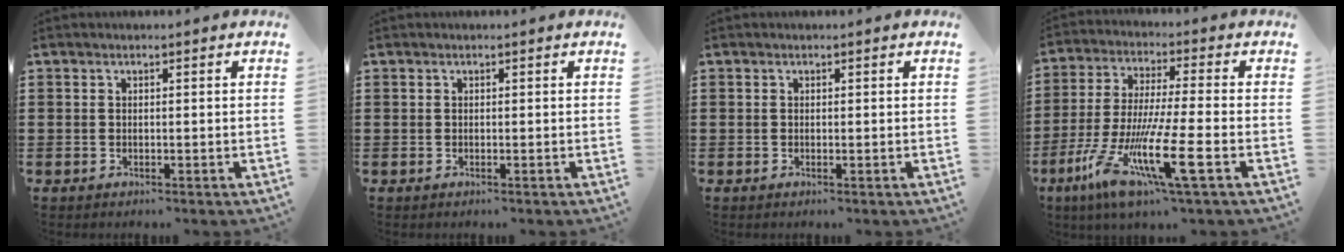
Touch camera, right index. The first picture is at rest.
{"total": 0.0}
{"total": 0.0}
{"total": 14.6, "force": [-6.5, 2.4, 12.9], "torque": [-0.273, -0.012, -0.116]}